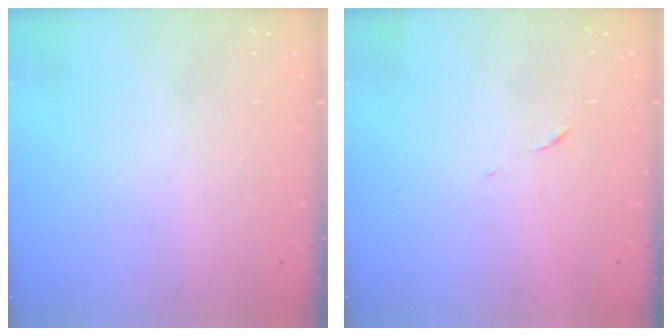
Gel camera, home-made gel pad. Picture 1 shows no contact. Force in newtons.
{"total": 5.0, "press": 5.0, "slide": 0.3}